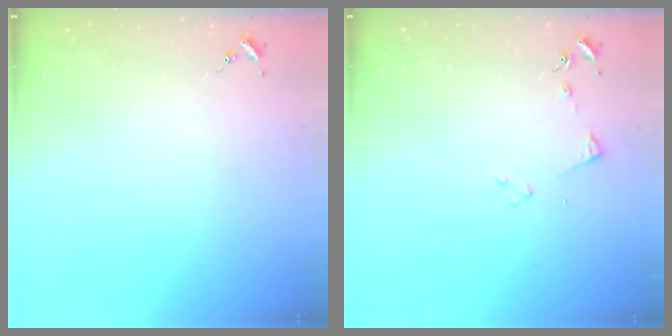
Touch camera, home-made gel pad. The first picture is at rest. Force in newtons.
{"total": 4.5, "press": 4.5, "slide": 0.6}